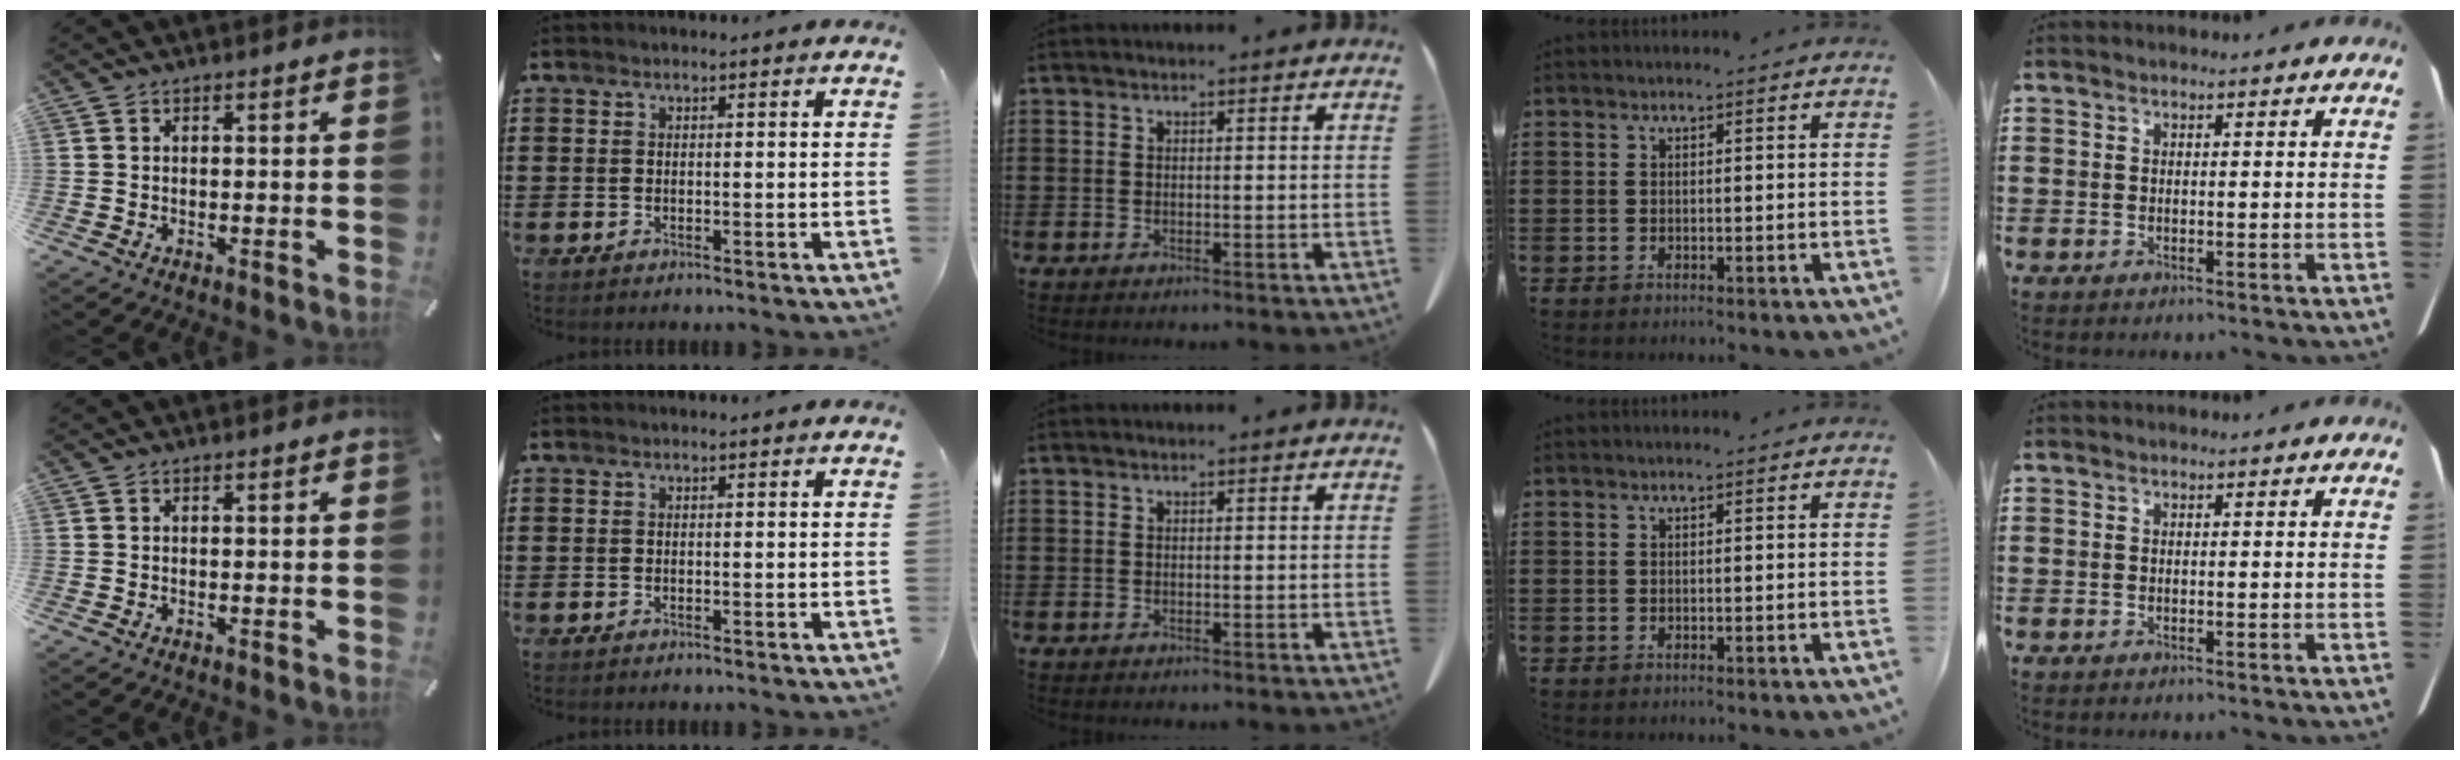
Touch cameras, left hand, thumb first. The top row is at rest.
{}